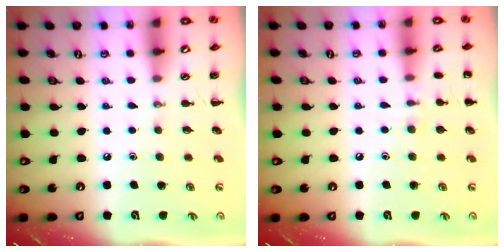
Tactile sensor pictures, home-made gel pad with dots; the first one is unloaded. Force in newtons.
{"total": 6.9, "press": 6.6, "slide": 1.9}